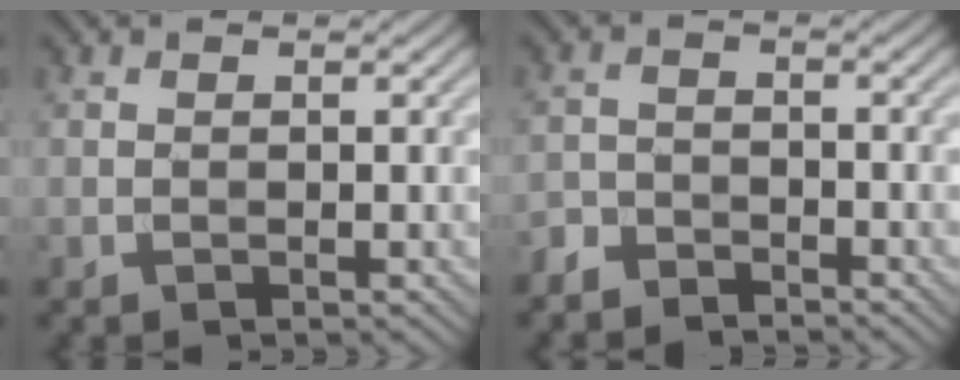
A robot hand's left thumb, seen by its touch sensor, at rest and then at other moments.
{"total": 2.8, "force": [-2.8, 0.6, -0.1], "torque": [0.001, 0.000, -0.062]}